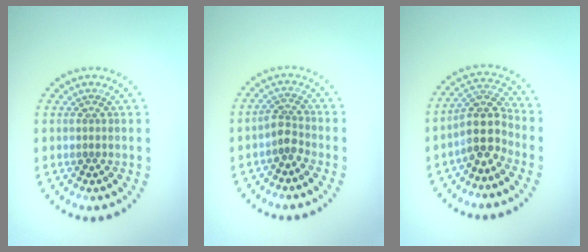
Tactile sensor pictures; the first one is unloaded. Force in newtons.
{"total": 1.8, "press": 1.3, "slide": 1.2}
{"total": 3.8, "press": 3.0, "slide": 2.3}